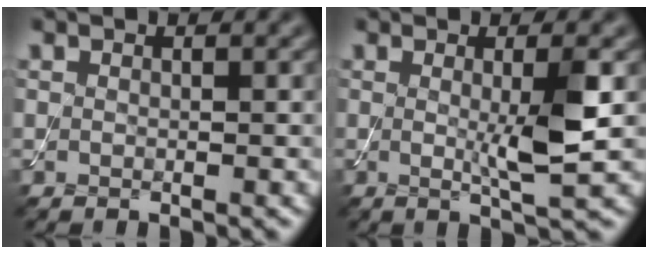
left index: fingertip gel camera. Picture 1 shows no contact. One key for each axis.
{"total": 3.9, "fx": 0.1, "fy": 0.5, "fz": 3.9, "tx": -0.068, "ty": -0.008, "tz": 0.003}